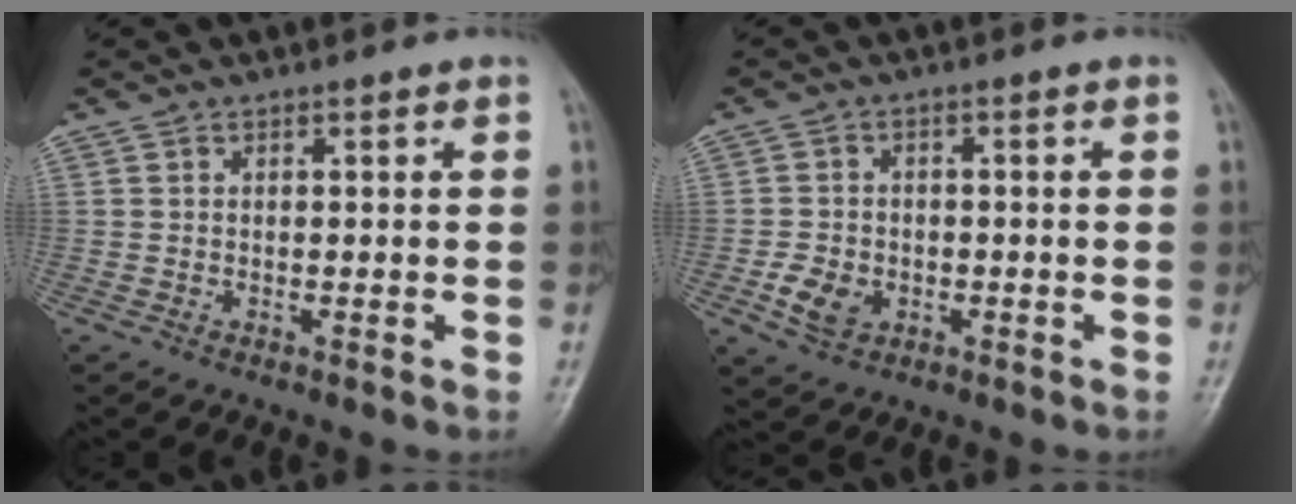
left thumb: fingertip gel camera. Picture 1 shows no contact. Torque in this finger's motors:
{"motor_torque": [-0.11, 0.13, 0.05, 0.02, 0.00]}